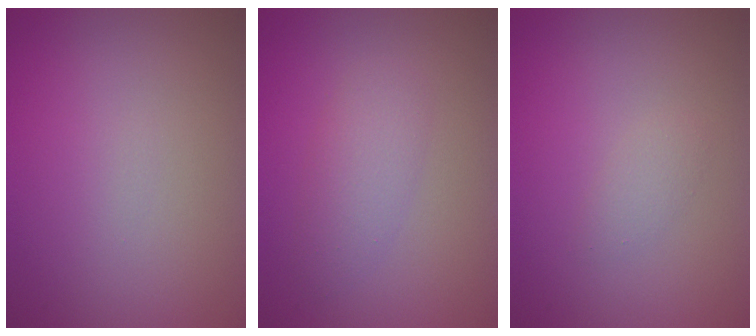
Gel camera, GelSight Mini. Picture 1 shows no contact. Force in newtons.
{"total": 2.6, "press": 2.6, "slide": 0.1}
{"total": 1.0, "press": 1.0, "slide": 0.0}